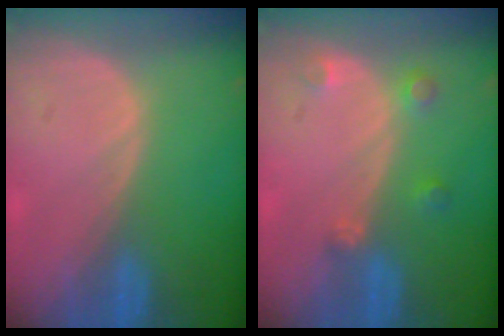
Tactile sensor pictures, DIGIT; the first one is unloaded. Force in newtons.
{"total": 2.6, "press": 2.5, "slide": 0.5}